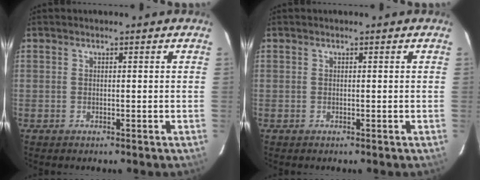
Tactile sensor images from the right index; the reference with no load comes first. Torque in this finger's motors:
{"motor_torque": [-0.02, 0.02, 0.00, 0.00]}